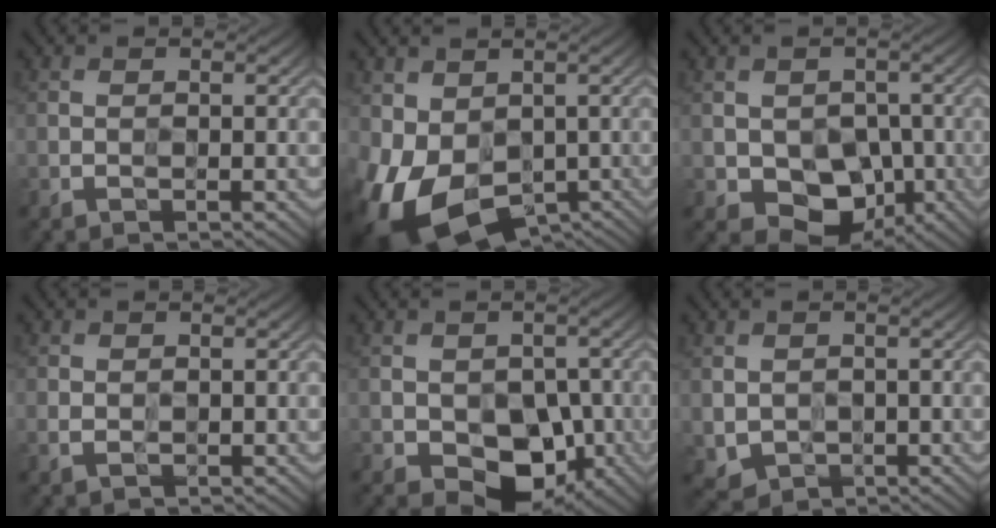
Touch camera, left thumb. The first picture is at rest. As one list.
[{"total": 14.0, "force": [-2.9, 9.6, 9.8], "torque": [-0.217, -0.046, -0.007]}, {"total": 8.3, "force": [-2.2, 6.3, 4.9], "torque": [-0.082, -0.025, -0.029]}, {"total": 1.6, "force": [0.6, 1.1, 0.9], "torque": [-0.024, -0.004, 0.013]}, {"total": 8.7, "force": [-2.6, 6.1, 5.7], "torque": [-0.085, -0.021, -0.037]}, {"total": 4.3, "force": [0.1, 3.6, 2.4], "torque": [-0.069, -0.028, 0.013]}]